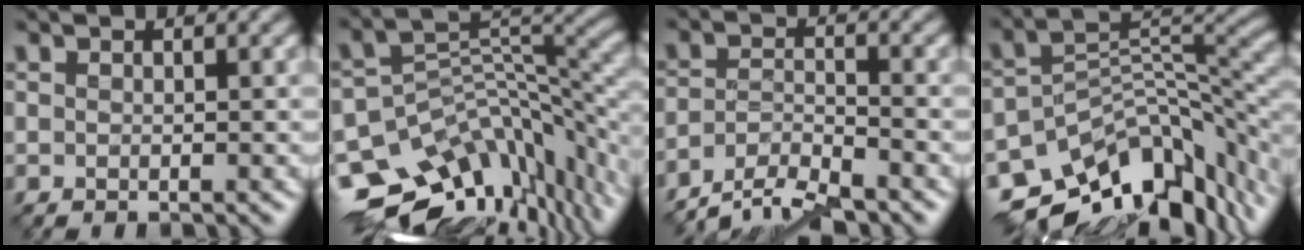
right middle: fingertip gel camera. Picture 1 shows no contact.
{"total": 11.5, "force": [-5.3, 6.3, 7.9], "torque": [-0.137, -0.002, -0.070]}
{"total": 5.2, "force": [-4.6, 1.2, 2.0], "torque": [-0.041, -0.002, -0.088]}
{"total": 13.1, "force": [-8.4, 6.4, 7.8], "torque": [-0.136, 0.001, -0.122]}